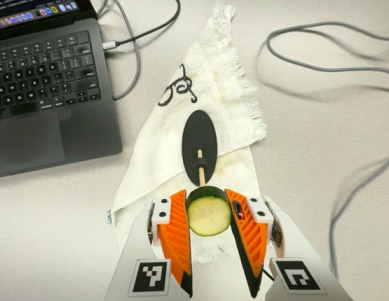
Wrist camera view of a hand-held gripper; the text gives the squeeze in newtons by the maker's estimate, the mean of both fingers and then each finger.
{"total": 12.3, "left": 12.2, "right": 12.5}